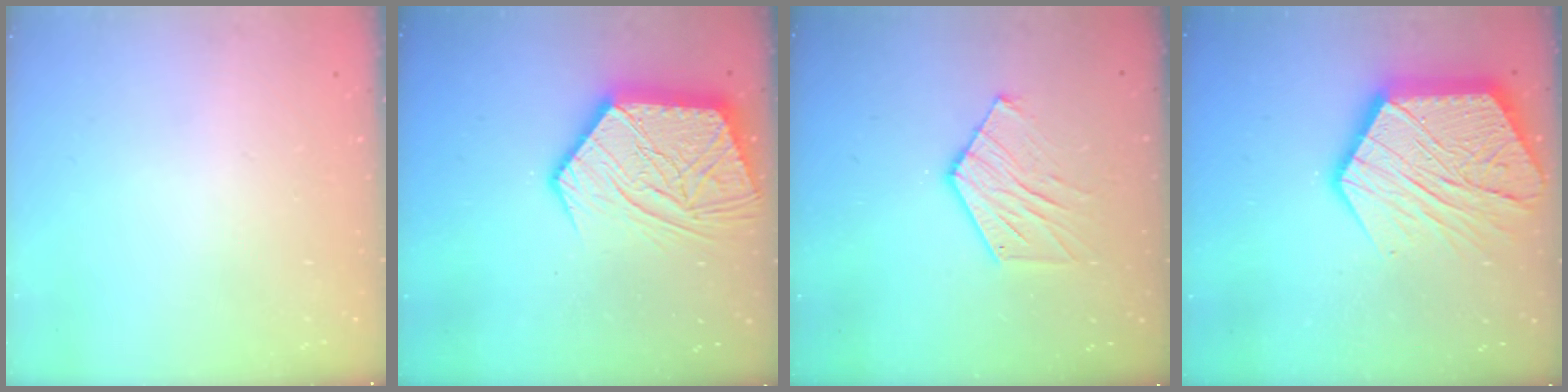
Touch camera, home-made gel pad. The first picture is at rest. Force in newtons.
{"total": 19.1, "press": 19.0, "slide": 1.6}
{"total": 10.1, "press": 10.1, "slide": 0.9}
{"total": 23.5, "press": 23.4, "slide": 2.1}